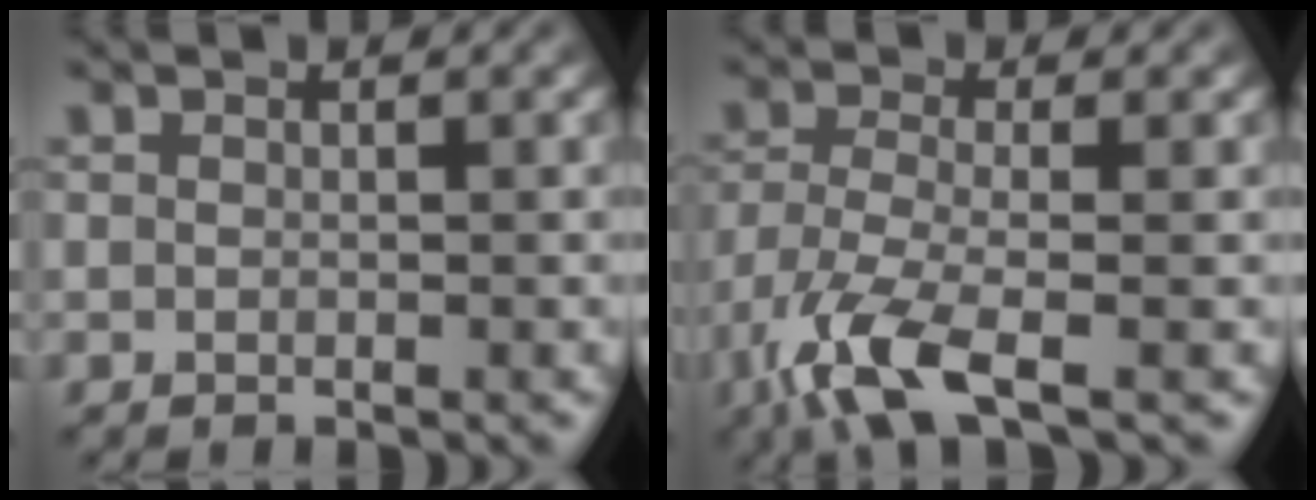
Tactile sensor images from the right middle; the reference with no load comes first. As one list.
[{"total": 6.2, "force": [-3.7, 1.8, 4.7], "torque": [-0.106, -0.012, -0.082]}]